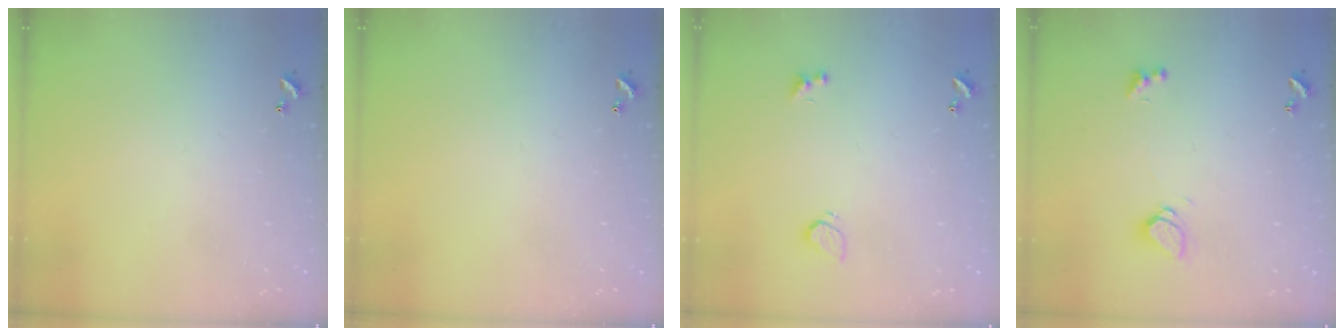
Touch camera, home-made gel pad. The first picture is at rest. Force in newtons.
{"total": 0.0}
{"total": 2.1, "press": 1.8, "slide": 1.2}
{"total": 1.6, "press": 1.5, "slide": 0.4}